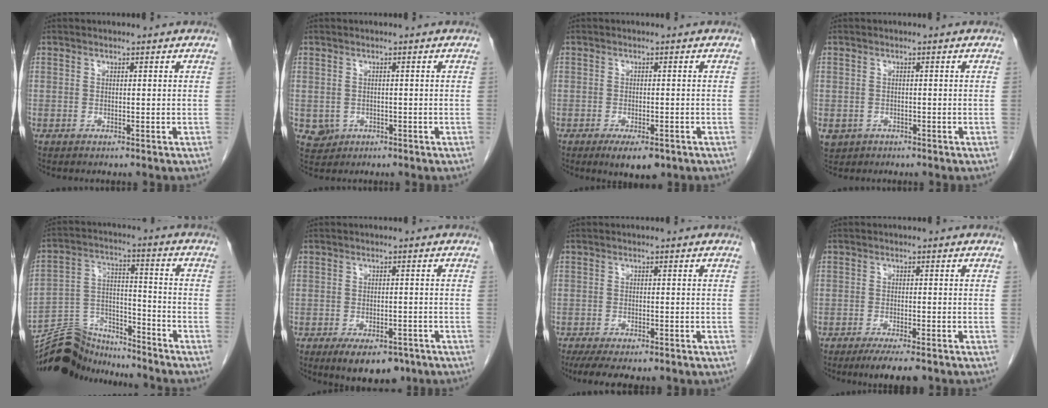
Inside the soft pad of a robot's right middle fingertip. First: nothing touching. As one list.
[{"total": 2.6, "force": [-0.7, 2.4, 0.6], "torque": [-0.007, 0.003, -0.003]}, {"total": 5.1, "force": [-3.2, 1.9, 3.5], "torque": [-0.049, -0.006, -0.042]}, {"total": 3.1, "force": [-1.6, 2.6, 0.5], "torque": [-0.006, 0.002, -0.023]}, {"total": 11.7, "force": [-11.5, 2.2, 0.0], "torque": [-0.008, 0.045, -0.205]}, {"total": 8.4, "force": [-5.8, 3.8, 4.8], "torque": [-0.063, -0.002, -0.084]}, {"total": 9.0, "force": [-6.6, 2.8, 5.4], "torque": [-0.078, -0.012, -0.095]}, {"total": 5.8, "force": [-4.3, 0.9, 3.7], "torque": [-0.051, -0.011, -0.062]}]